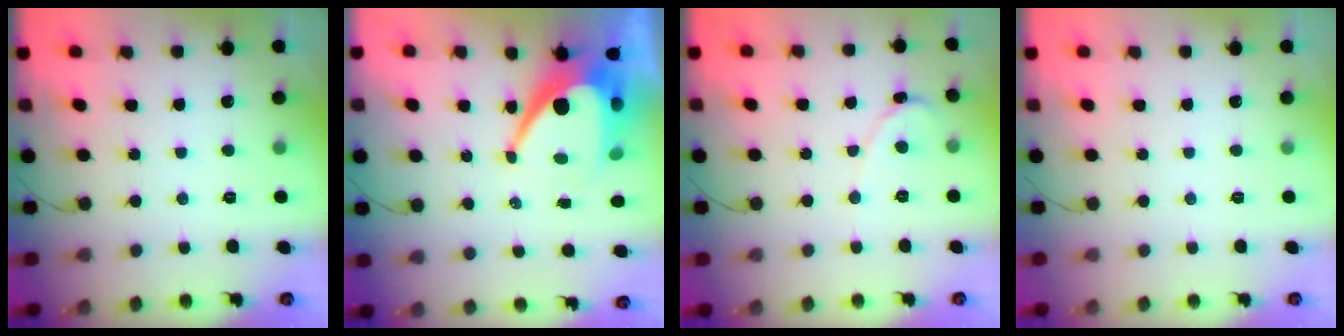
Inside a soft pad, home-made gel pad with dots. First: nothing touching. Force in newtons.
{"total": 14.6, "press": 14.6, "slide": 1.0}
{"total": 1.0, "press": 1.0, "slide": 0.1}
{"total": 0.0}